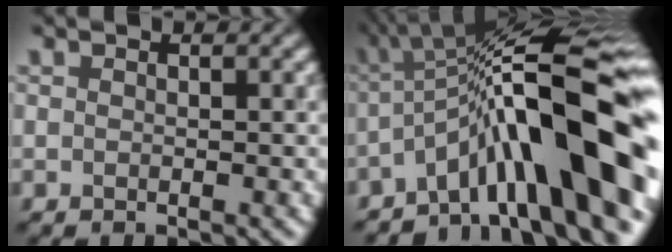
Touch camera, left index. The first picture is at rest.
{"total": 14.4, "force": [-4.0, 2.9, 13.6], "torque": [-0.191, 0.031, -0.063]}